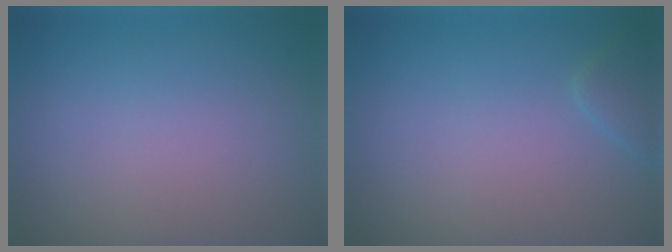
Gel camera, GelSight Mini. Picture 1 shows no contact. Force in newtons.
{"total": 1.4, "press": 1.4, "slide": 0.1}